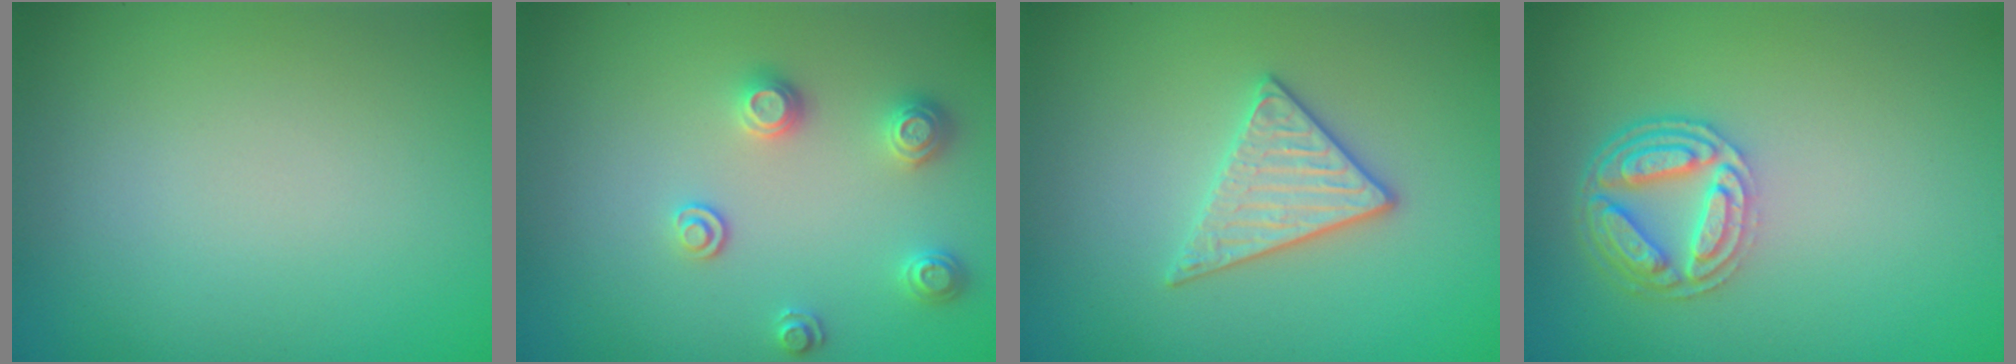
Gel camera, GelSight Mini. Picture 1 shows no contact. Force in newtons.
{"total": 2.4, "press": 2.4, "slide": 0.4}
{"total": 3.2, "press": 3.0, "slide": 1.0}
{"total": 4.7, "press": 3.7, "slide": 3.0}